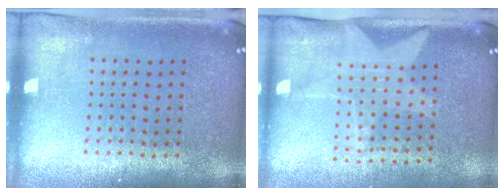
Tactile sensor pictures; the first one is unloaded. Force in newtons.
{"total": 1.9, "press": 1.5, "slide": 1.1}